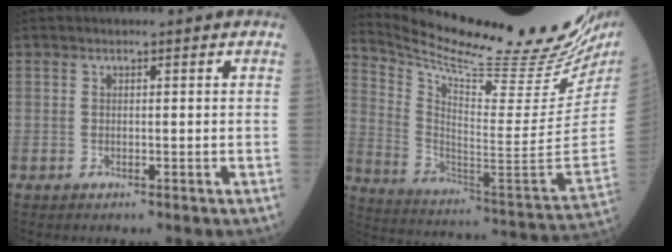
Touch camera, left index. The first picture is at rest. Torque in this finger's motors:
{"motor_torque": [0.58, -1.56, -0.08, 0.00]}